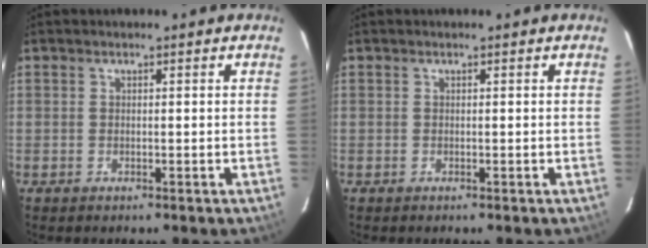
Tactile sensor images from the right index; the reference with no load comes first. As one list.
[{"total": 0.0}]